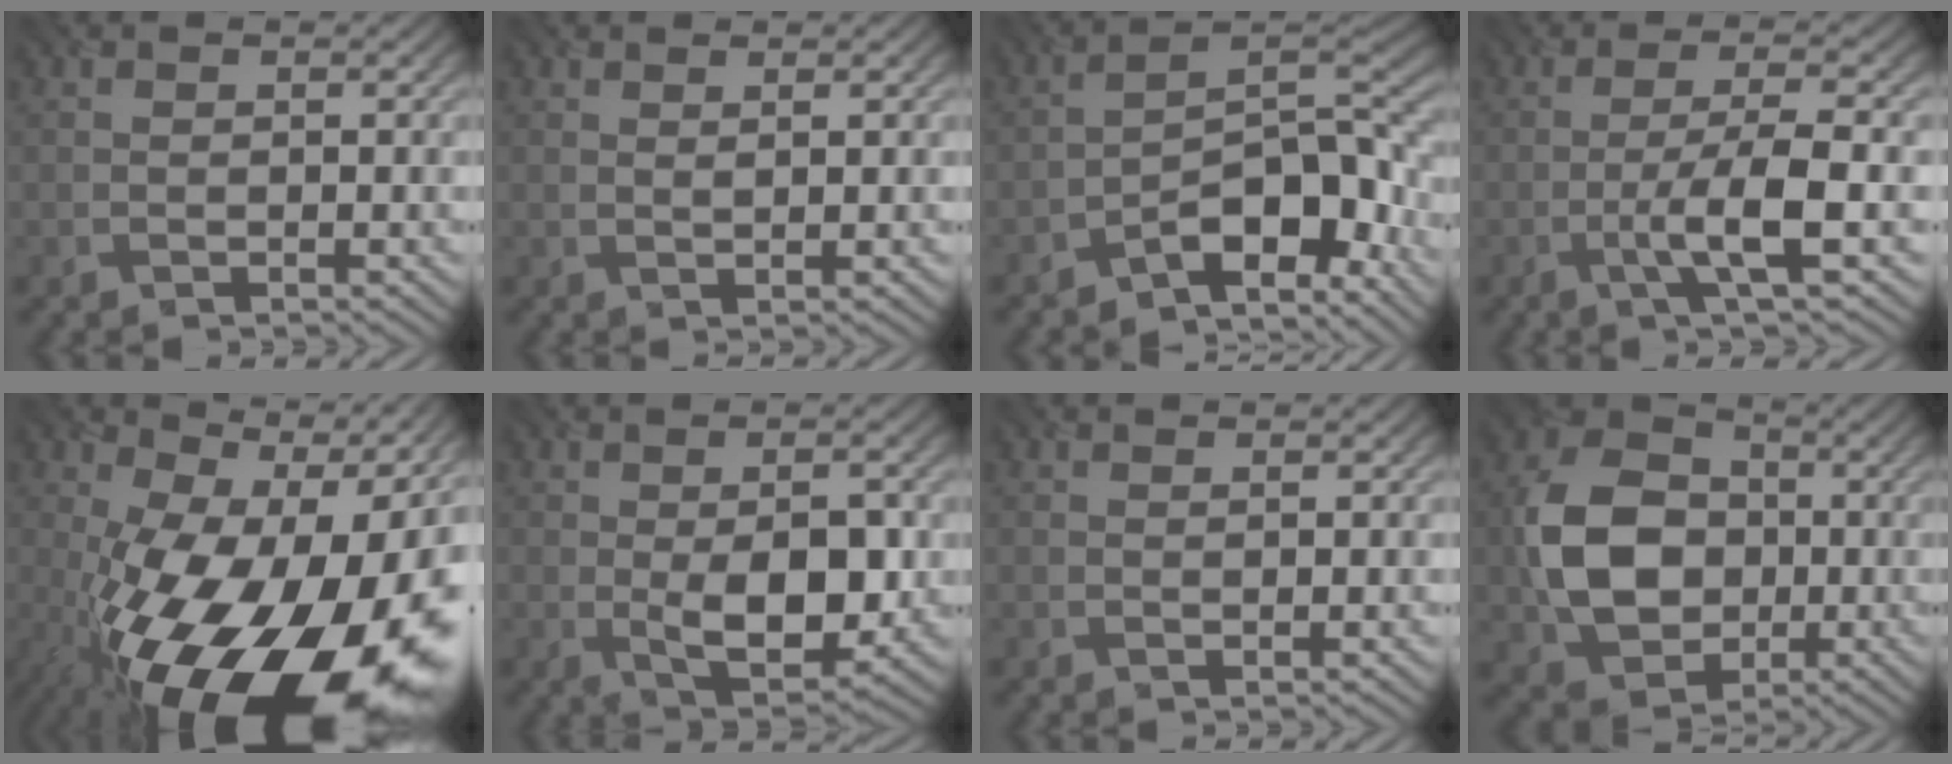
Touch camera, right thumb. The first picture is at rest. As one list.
[{"total": 0.9, "force": [0.7, -0.1, 0.5], "torque": [-0.013, 0.001, 0.012]}, {"total": 9.3, "force": [-6.3, 2.8, 6.2], "torque": [-0.084, 0.010, -0.127]}, {"total": 5.9, "force": [-2.2, 0.6, 5.4], "torque": [-0.098, 0.013, -0.051]}, {"total": 21.4, "force": [-7.6, 10.2, 17.2], "torque": [-0.278, -0.018, -0.119]}, {"total": 7.9, "force": [-1.0, 3.6, 6.9], "torque": [-0.122, -0.014, -0.008]}, {"total": 0.6, "force": [0.5, -0.1, 0.3], "torque": [-0.006, 0.001, 0.007]}, {"total": 10.1, "force": [-0.7, 8.1, 6.1], "torque": [-0.142, 0.008, -0.017]}]